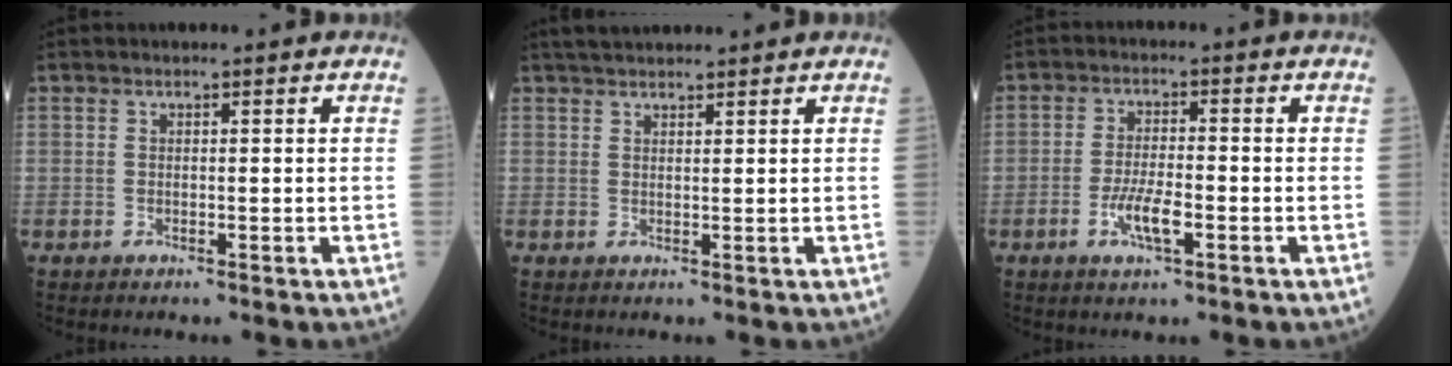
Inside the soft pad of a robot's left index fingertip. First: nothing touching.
{"total": 5.0, "force": [4.5, 0.9, 2.1], "torque": [-0.028, 0.036, 0.074]}
{"total": 5.2, "force": [-2.2, 1.1, 4.5], "torque": [-0.091, -0.002, -0.040]}